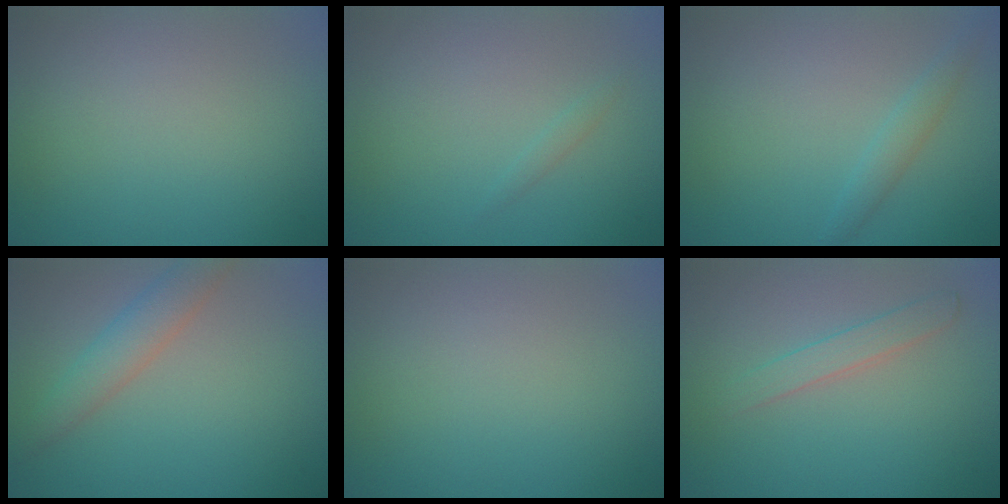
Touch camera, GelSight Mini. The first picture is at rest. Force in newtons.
{"total": 0.5, "press": 0.5, "slide": 0.0}
{"total": 1.4, "press": 1.4, "slide": 0.1}
{"total": 2.9, "press": 2.9, "slide": 0.1}
{"total": 0.0}
{"total": 1.7, "press": 1.7, "slide": 0.1}